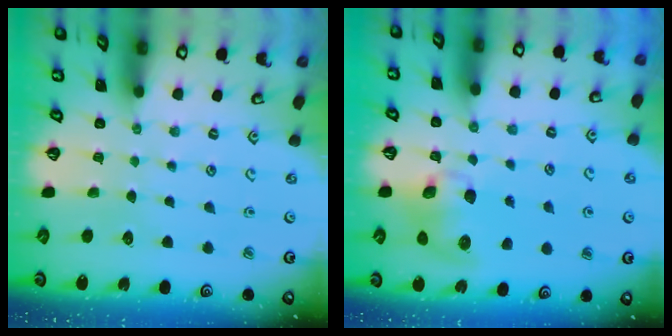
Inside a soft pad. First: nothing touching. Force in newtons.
{"total": 8.7, "press": 8.6, "slide": 1.1}